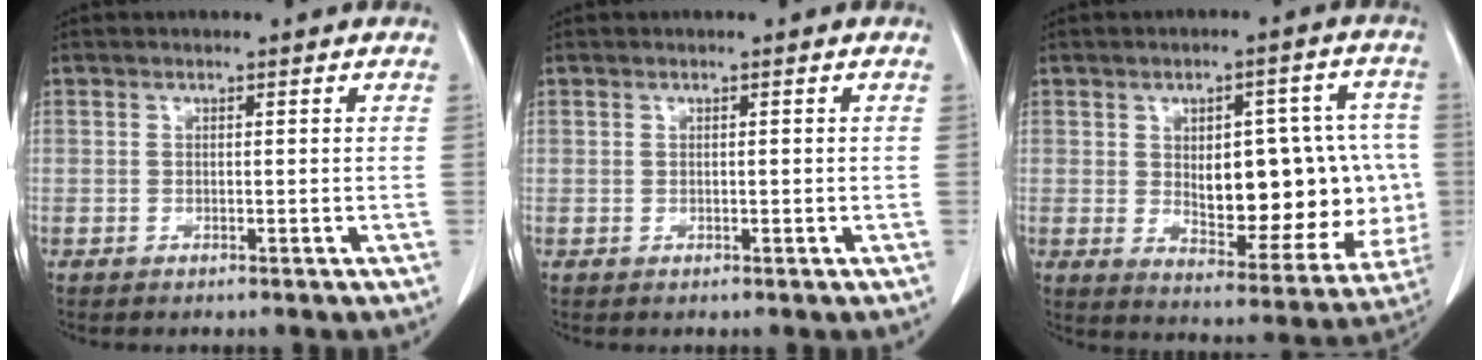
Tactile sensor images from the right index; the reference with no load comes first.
{"total": 0.6, "force": [0.0, 0.4, 0.5], "torque": [-0.013, 0.001, 0.001]}
{"total": 20.5, "force": [-0.2, 9.3, 18.3], "torque": [-0.229, 0.024, 0.026]}